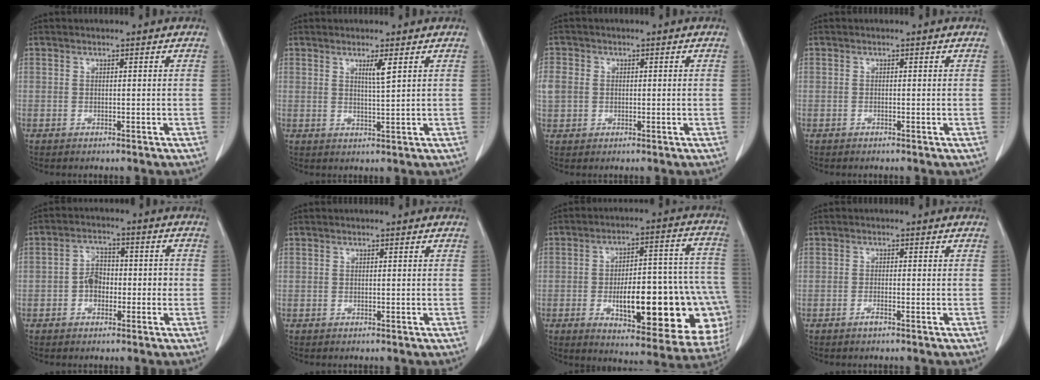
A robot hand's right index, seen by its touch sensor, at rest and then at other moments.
{"total": 2.5, "force": [1.2, -0.2, 2.1], "torque": [-0.041, -0.005, 0.022]}
{"total": 5.1, "force": [0.4, 4.5, 2.4], "torque": [-0.076, 0.013, 0.012]}
{"total": 0.0}
{"total": 4.7, "force": [-1.2, 3.3, 3.2], "torque": [-0.055, 0.025, -0.022]}
{"total": 0.0}
{"total": 25.5, "force": [-6.6, 7.8, 23.3], "torque": [-0.231, 0.029, -0.071]}
{"total": 1.1, "force": [-0.8, 0.1, 0.7], "torque": [-0.017, 0.001, -0.013]}